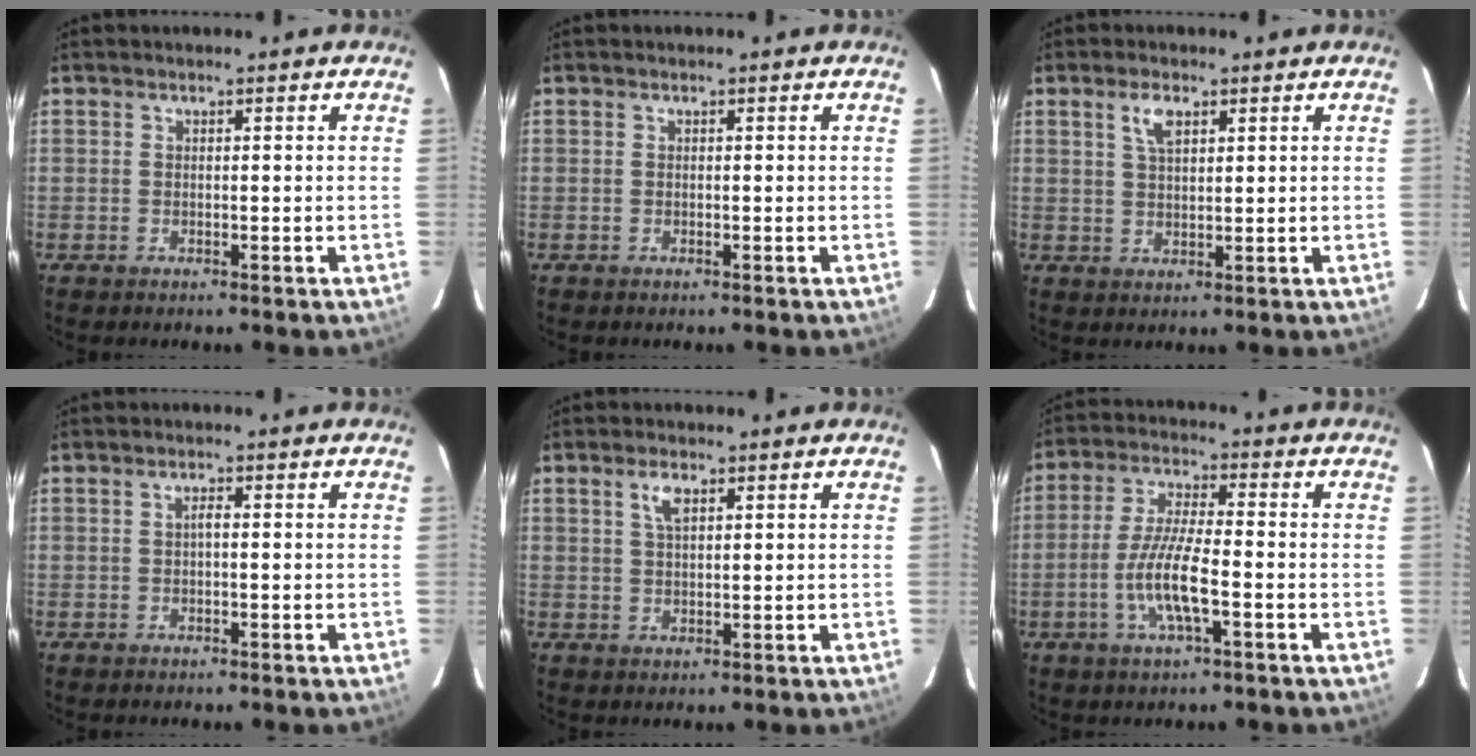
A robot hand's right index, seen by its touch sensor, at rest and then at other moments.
{"total": 0.0}
{"total": 3.9, "force": [2.0, 1.7, 2.8], "torque": [-0.053, 0.006, 0.039]}
{"total": 0.9, "force": [-0.1, 0.2, 0.9], "torque": [-0.016, 0.005, -0.003]}
{"total": 3.1, "force": [1.5, 1.3, 2.4], "torque": [-0.045, 0.005, 0.030]}
{"total": 9.3, "force": [-3.1, 1.4, 8.6], "torque": [-0.174, -0.004, -0.061]}